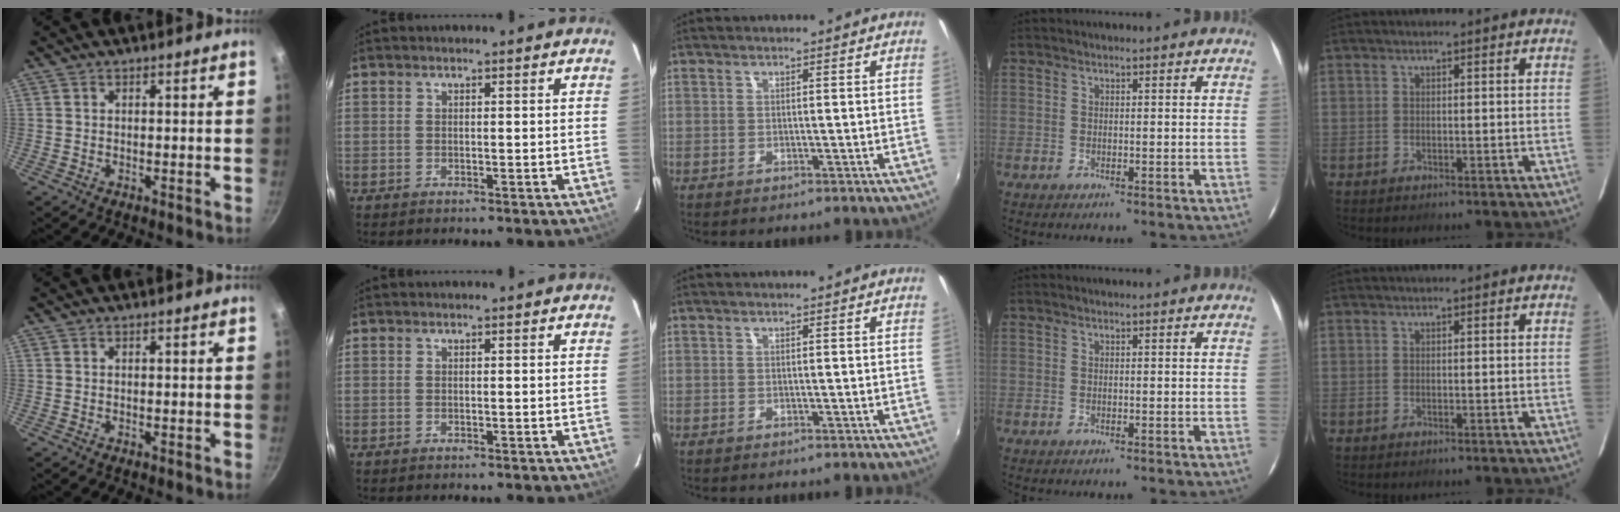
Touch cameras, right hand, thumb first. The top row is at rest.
{}